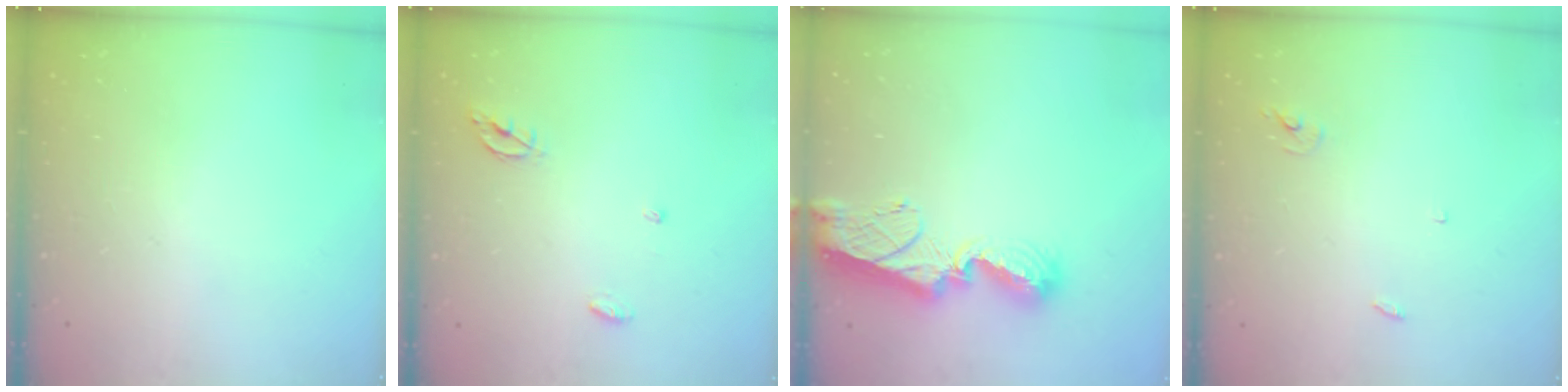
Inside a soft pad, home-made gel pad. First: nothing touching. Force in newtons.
{"total": 4.2, "press": 4.2, "slide": 0.3}
{"total": 11.7, "press": 11.6, "slide": 1.1}
{"total": 2.4, "press": 2.4, "slide": 0.1}